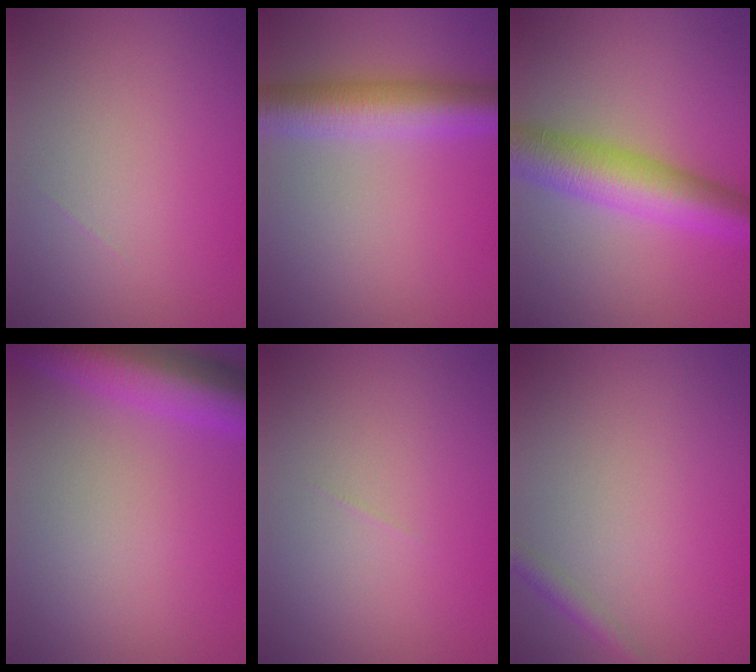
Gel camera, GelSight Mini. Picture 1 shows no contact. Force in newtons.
{"total": 6.0, "press": 6.0, "slide": 0.2}
{"total": 7.4, "press": 7.4, "slide": 0.0}
{"total": 7.7, "press": 7.7, "slide": 0.3}
{"total": 0.0}
{"total": 1.4, "press": 1.4, "slide": 0.1}